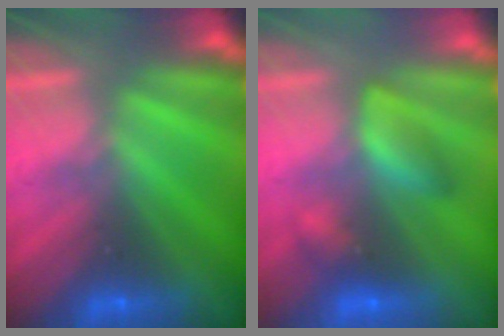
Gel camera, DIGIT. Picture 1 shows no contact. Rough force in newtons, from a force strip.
{"total": 2.5}